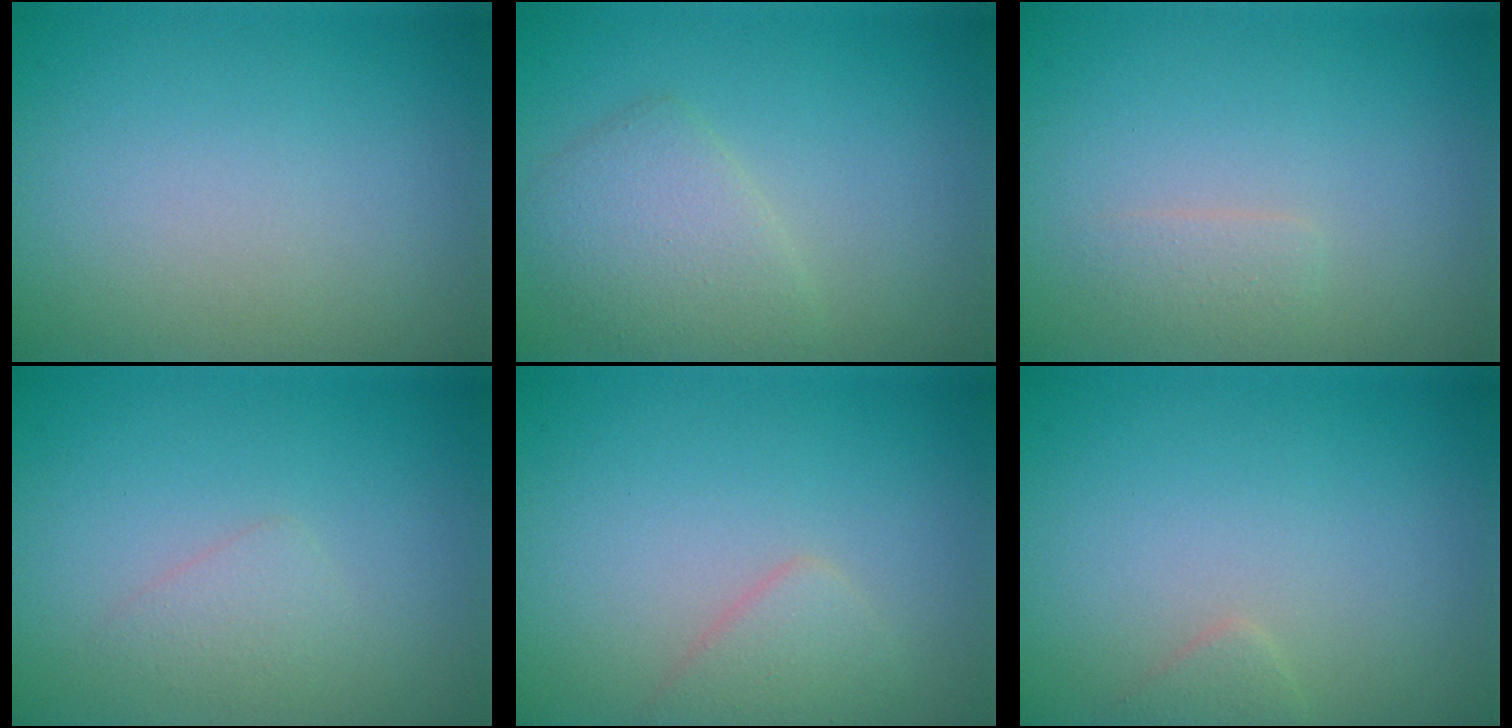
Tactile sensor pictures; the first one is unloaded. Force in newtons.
{"total": 2.9, "press": 2.9, "slide": 0.2}
{"total": 1.0, "press": 1.0, "slide": 0.0}
{"total": 1.3, "press": 1.3, "slide": 0.0}
{"total": 1.8, "press": 1.8, "slide": 0.1}
{"total": 1.0, "press": 1.0, "slide": 0.1}